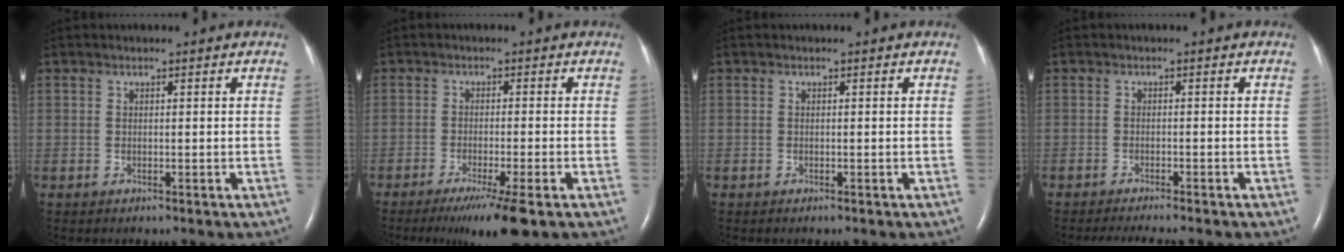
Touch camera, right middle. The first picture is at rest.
{"total": 7.3, "force": [-4.8, -0.5, 5.5], "torque": [-0.087, -0.021, -0.077]}
{"total": 0.0}
{"total": 5.4, "force": [-4.8, 0.3, 2.6], "torque": [-0.032, -0.011, -0.070]}